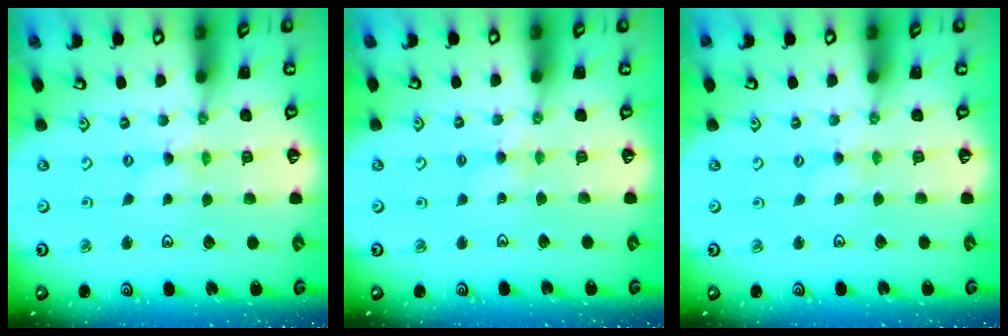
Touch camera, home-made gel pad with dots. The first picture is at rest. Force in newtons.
{"total": 3.6, "press": 3.5, "slide": 0.6}
{"total": 1.3, "press": 1.3, "slide": 0.3}